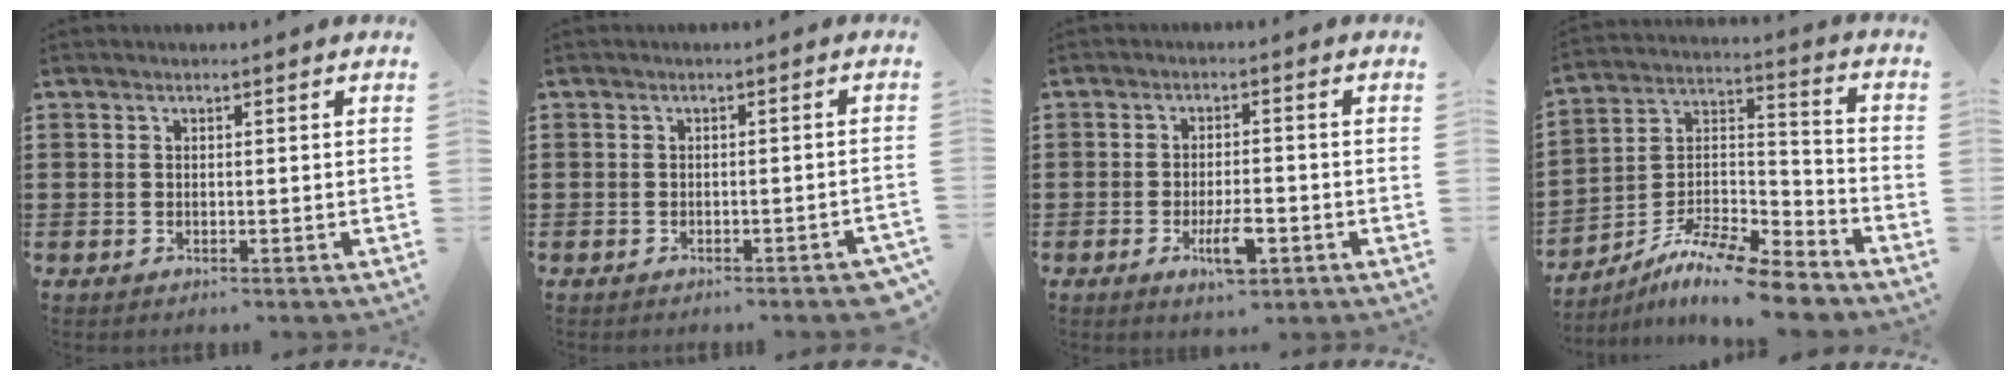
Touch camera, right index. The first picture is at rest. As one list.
[{"total": 1.4, "force": [-1.2, 0.0, 0.6], "torque": [-0.012, -0.002, -0.023]}, {"total": 5.6, "force": [-2.2, 1.9, 4.8], "torque": [-0.089, -0.001, -0.039]}, {"total": 9.7, "force": [-8.5, 1.4, 4.4], "torque": [-0.083, 0.014, -0.170]}]